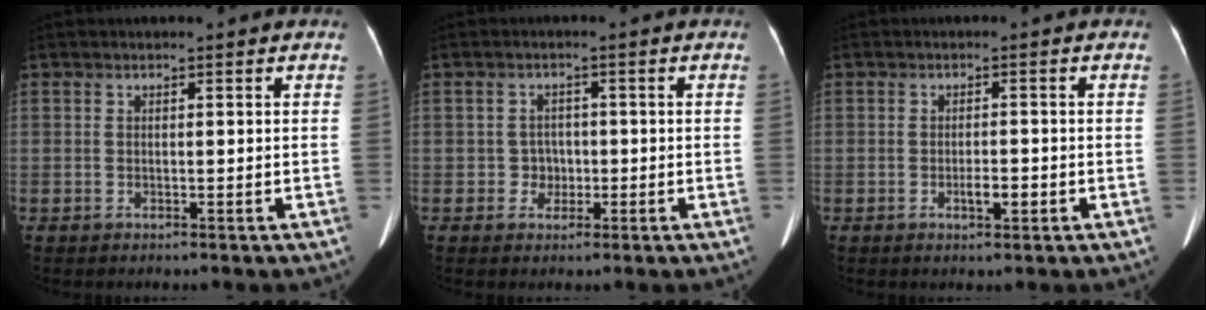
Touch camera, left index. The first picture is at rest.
{"total": 2.4, "force": [-0.6, 2.3, 0.4], "torque": [-0.002, 0.005, -0.009]}
{"total": 2.1, "force": [-0.9, 0.7, 1.7], "torque": [-0.030, -0.001, -0.014]}